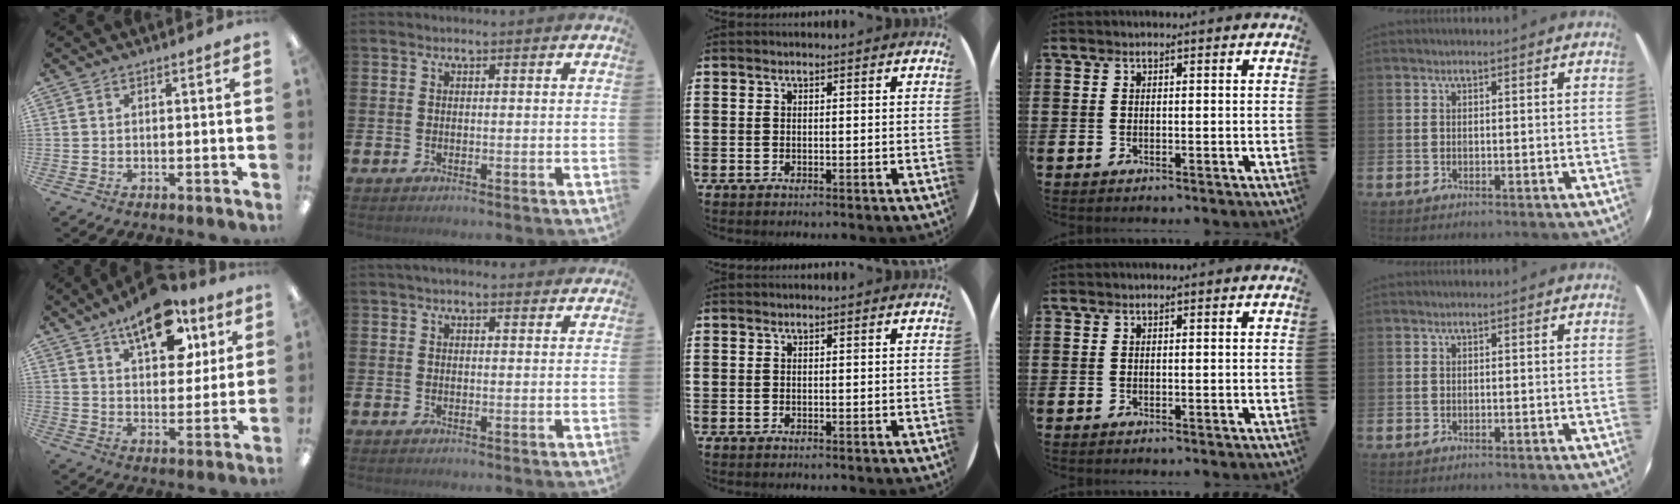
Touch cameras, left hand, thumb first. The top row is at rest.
{"thumb": {"total": 16.5, "force": [10.0, 8.2, 10.2], "torque": [-0.139, -0.044, 0.169]}, "index": {"total": 1.9, "force": [1.7, 0.6, 0.6], "torque": [-0.015, 0.003, 0.031]}}